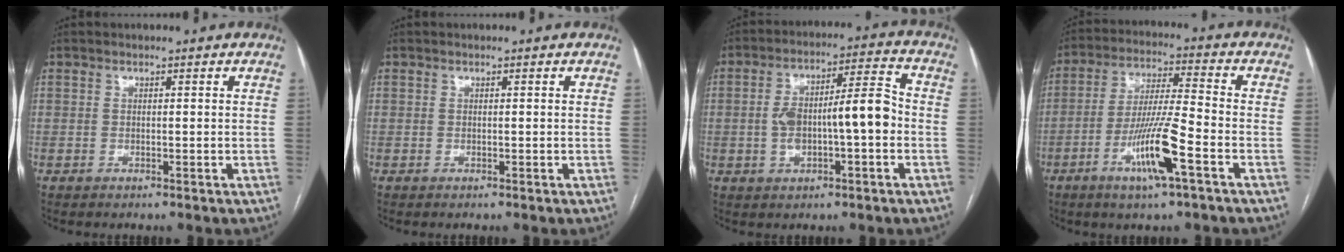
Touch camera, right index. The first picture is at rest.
{"total": 0.0}
{"total": 11.4, "force": [-1.3, 3.2, 10.8], "torque": [-0.190, 0.033, -0.017]}
{"total": 11.4, "force": [-4.9, 0.3, 10.3], "torque": [-0.197, -0.010, -0.093]}